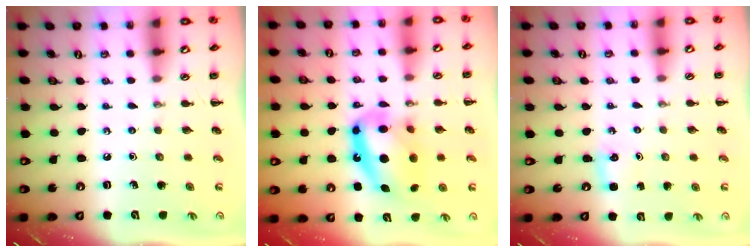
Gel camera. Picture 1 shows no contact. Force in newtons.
{"total": 15.9, "press": 15.4, "slide": 3.7}
{"total": 2.4, "press": 2.3, "slide": 0.7}